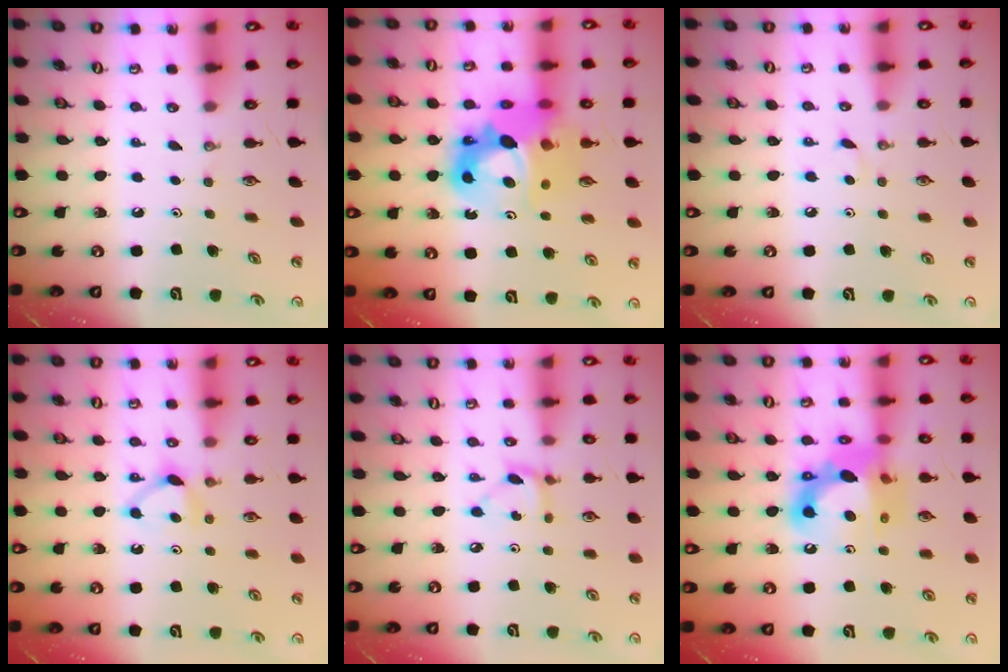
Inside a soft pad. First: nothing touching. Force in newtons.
{"total": 17.8, "press": 17.5, "slide": 3.1}
{"total": 3.3, "press": 3.3, "slide": 0.5}
{"total": 5.8, "press": 5.8, "slide": 0.8}
{"total": 4.4, "press": 4.4, "slide": 0.1}
{"total": 16.0, "press": 15.9, "slide": 1.2}